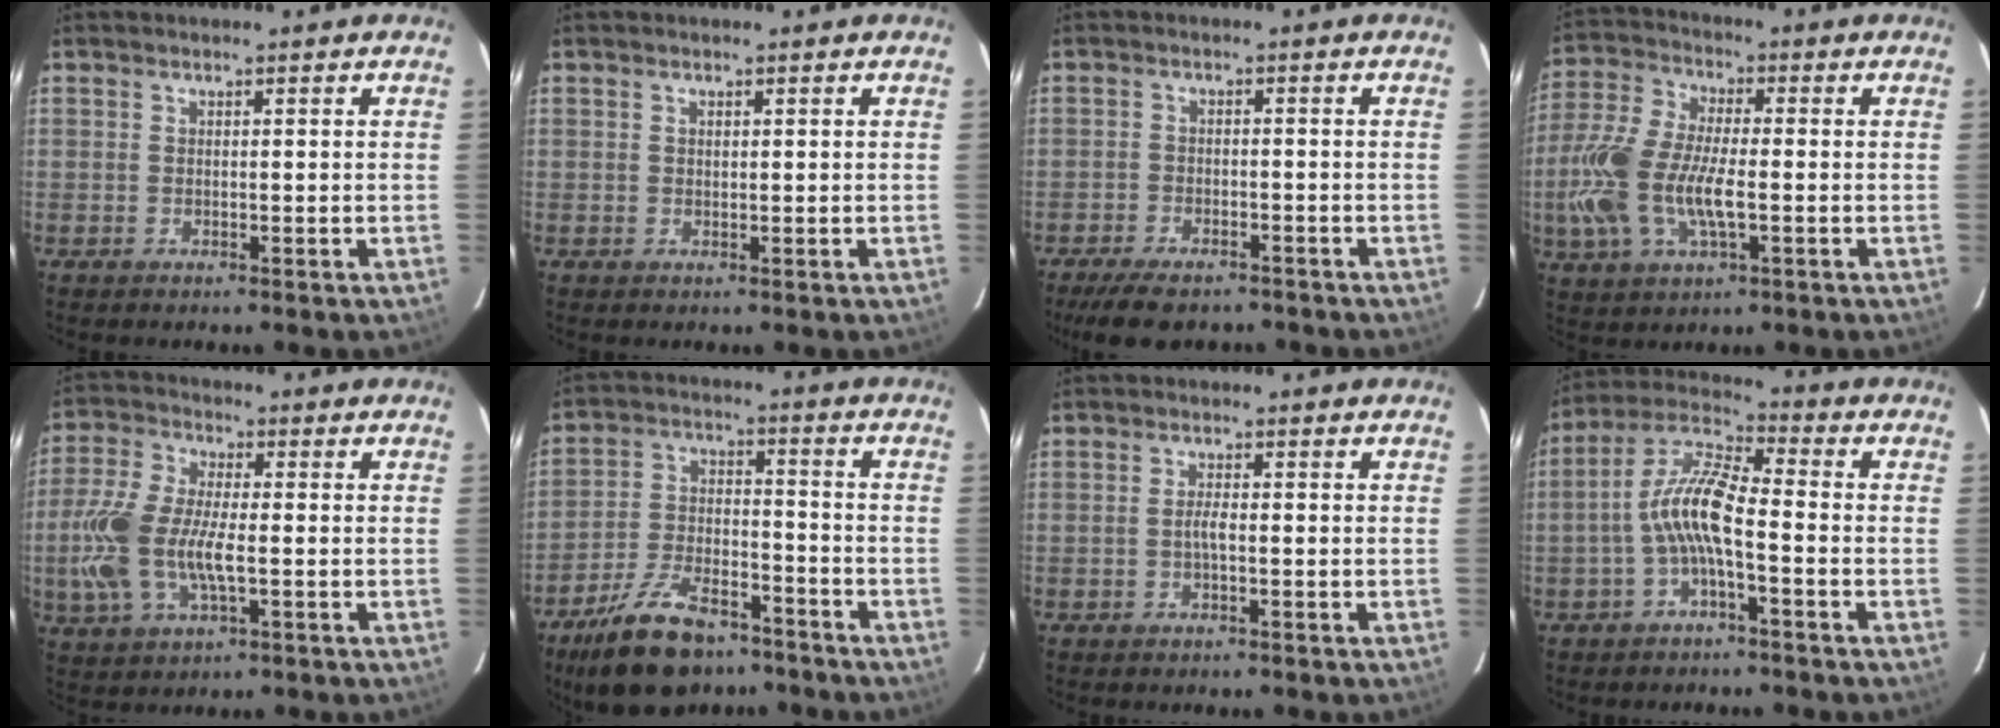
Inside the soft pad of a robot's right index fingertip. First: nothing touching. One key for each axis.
{"total": 0.6, "fx": 0.2, "fy": 0.5, "fz": 0.3, "tx": -0.005, "ty": 0.002, "tz": 0.005}
{"total": 9.1, "fx": -7.4, "fy": 3.2, "fz": 4.2, "tx": -0.099, "ty": -0.013, "tz": -0.117}
{"total": 15.6, "fx": -3.2, "fy": 6.7, "fz": 13.7, "tx": -0.310, "ty": -0.003, "tz": -0.062}
{"total": 13.2, "fx": -2.3, "fy": 5.6, "fz": 11.7, "tx": -0.266, "ty": -0.001, "tz": -0.045}
{"total": 16.4, "fx": -12.0, "fy": 7.1, "fz": 8.6, "tx": -0.178, "ty": -0.008, "tz": -0.202}
{"total": 1.6, "fx": -0.5, "fy": 0.2, "fz": 1.5, "tx": -0.030, "ty": 0.003, "tz": -0.011}
{"total": 8.9, "fx": -2.6, "fy": 2.0, "fz": 8.3, "tx": -0.188, "ty": 0.017, "tz": -0.050}